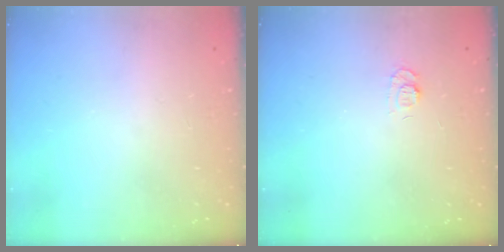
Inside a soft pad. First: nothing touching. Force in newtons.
{"total": 5.4, "press": 5.3, "slide": 0.7}